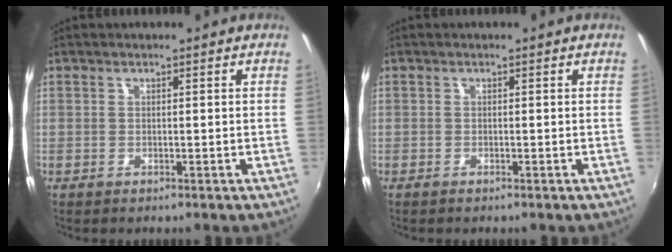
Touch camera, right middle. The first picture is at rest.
{"total": 0.6, "force": [-0.5, 0.1, 0.2], "torque": [-0.004, -0.004, -0.012]}